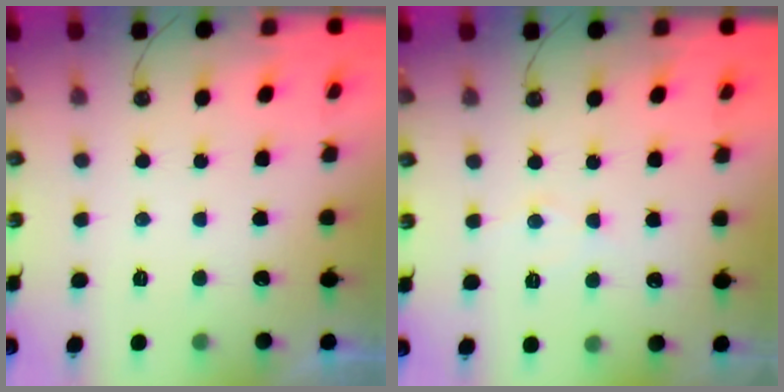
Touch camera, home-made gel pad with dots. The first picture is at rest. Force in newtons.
{"total": 4.4, "press": 4.3, "slide": 0.7}